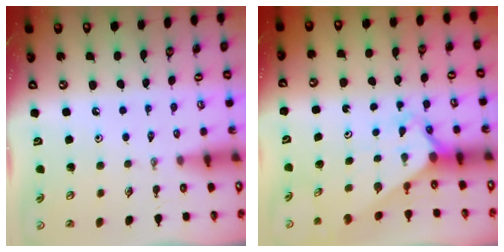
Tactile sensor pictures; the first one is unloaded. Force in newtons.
{"total": 2.7, "press": 2.7, "slide": 0.2}